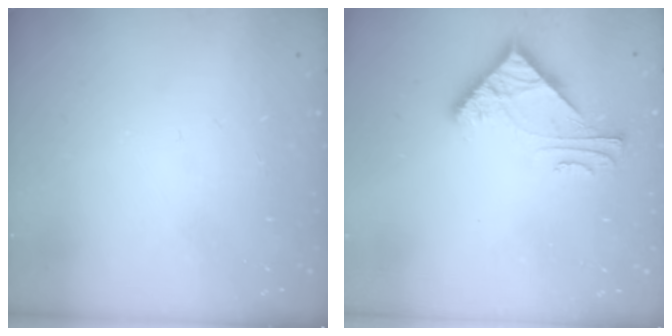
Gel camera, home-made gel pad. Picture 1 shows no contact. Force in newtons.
{"total": 5.8, "press": 5.7, "slide": 0.6}